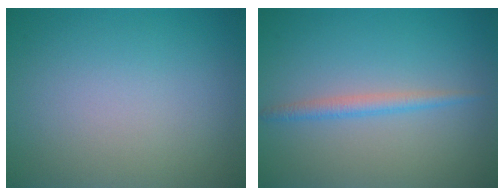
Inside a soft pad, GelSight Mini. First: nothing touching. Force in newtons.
{"total": 1.6, "press": 1.6, "slide": 0.1}